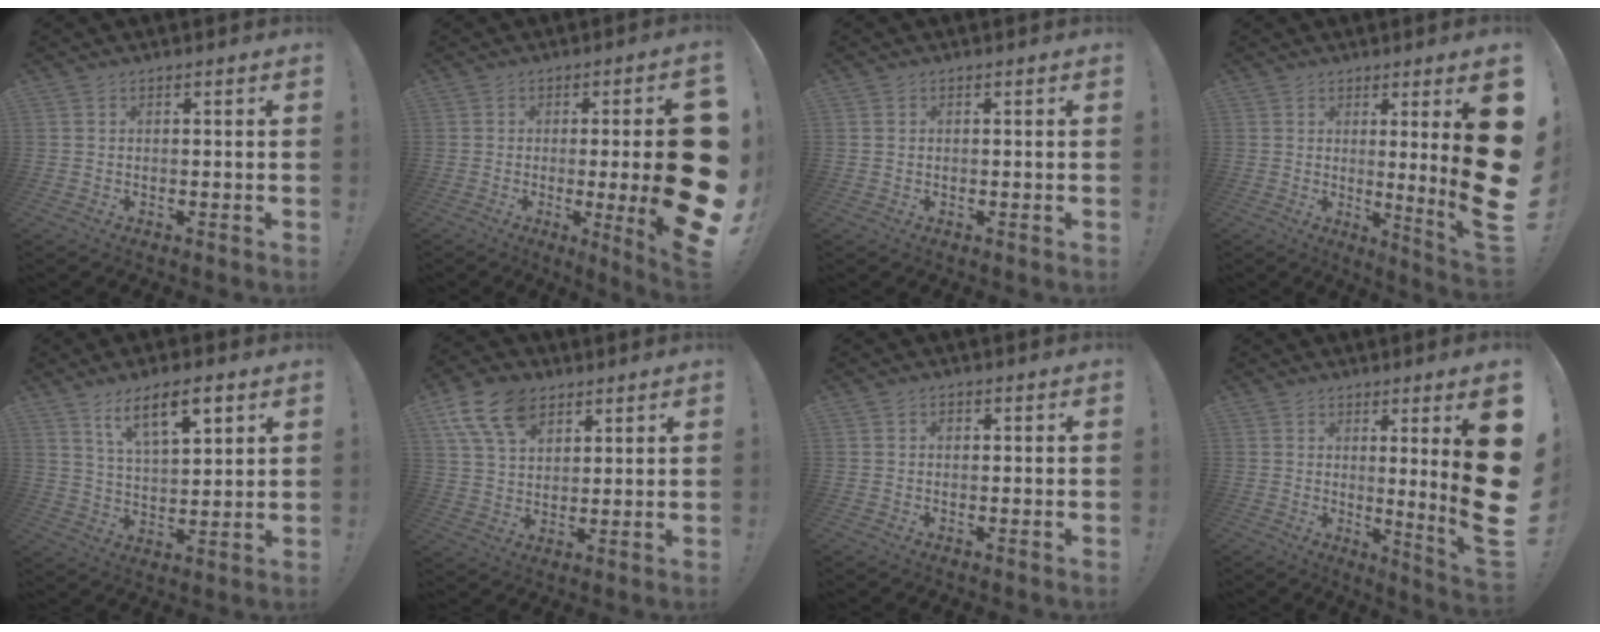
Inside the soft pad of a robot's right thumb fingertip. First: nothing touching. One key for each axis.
{"total": 19.8, "fx": -1.0, "fy": 2.5, "fz": 19.6, "tx": -0.274, "ty": -0.012, "tz": -0.003}
{"total": 0.5, "fx": 0.2, "fy": 0.5, "fz": 0.1, "tx": -0.007, "ty": 0.004, "tz": 0.005}
{"total": 16.1, "fx": 1.8, "fy": -0.6, "fz": 16.0, "tx": -0.234, "ty": -0.042, "tz": 0.023}
{"total": 10.9, "fx": 6.5, "fy": 3.8, "fz": 7.9, "tx": -0.124, "ty": -0.028, "tz": 0.112}
{"total": 13.5, "fx": 7.4, "fy": 8.6, "fz": 7.4, "tx": -0.138, "ty": -0.027, "tz": 0.141}
{"total": 0.8, "fx": 0.0, "fy": 0.7, "fz": 0.3, "tx": -0.008, "ty": 0.003, "tz": -0.001}
{"total": 14.2, "fx": 1.9, "fy": -1.3, "fz": 14.0, "tx": -0.201, "ty": -0.045, "tz": 0.020}